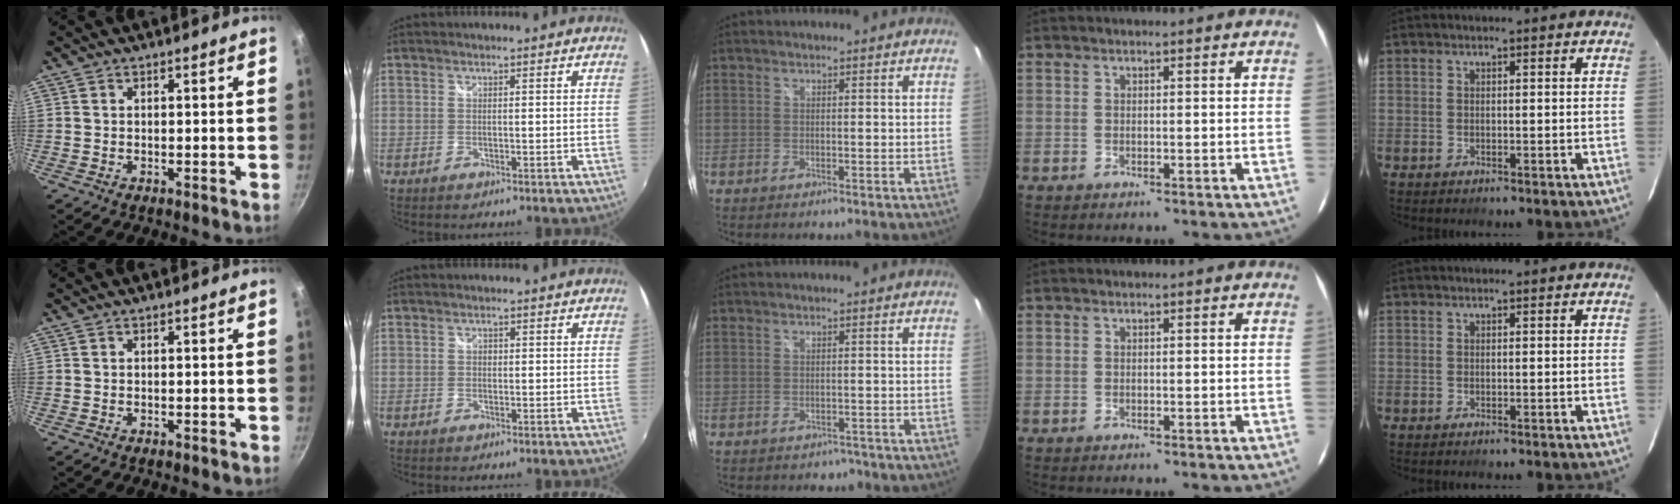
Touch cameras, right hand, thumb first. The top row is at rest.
{"index": {"total": 0.7, "force": [0.0, 0.7, 0.2], "torque": [-0.002, 0.001, -0.003]}, "middle": {"total": 2.4, "force": [-1.8, 1.6, 0.4], "torque": [-0.010, -0.005, -0.020]}}